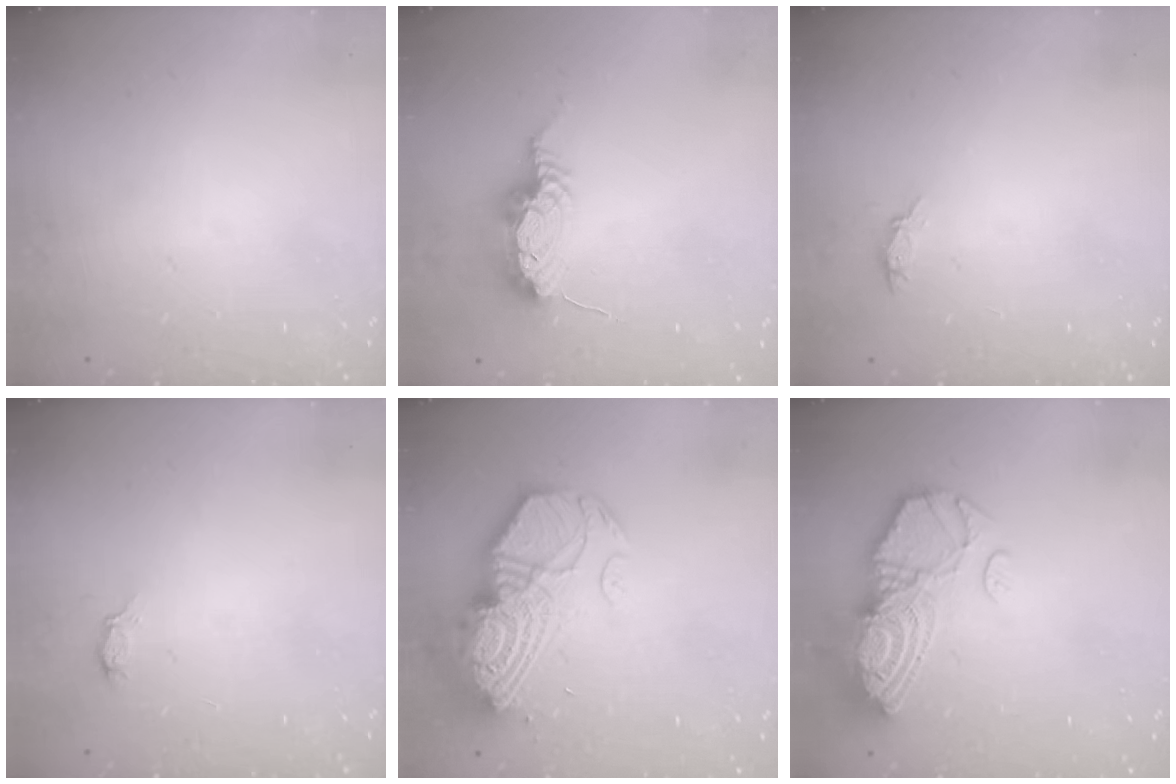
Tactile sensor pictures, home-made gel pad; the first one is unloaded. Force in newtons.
{"total": 14.9, "press": 10.6, "slide": 10.4}
{"total": 3.8, "press": 3.5, "slide": 1.3}
{"total": 2.8, "press": 2.8, "slide": 0.3}
{"total": 18.5, "press": 18.4, "slide": 1.7}
{"total": 15.0, "press": 14.9, "slide": 1.3}